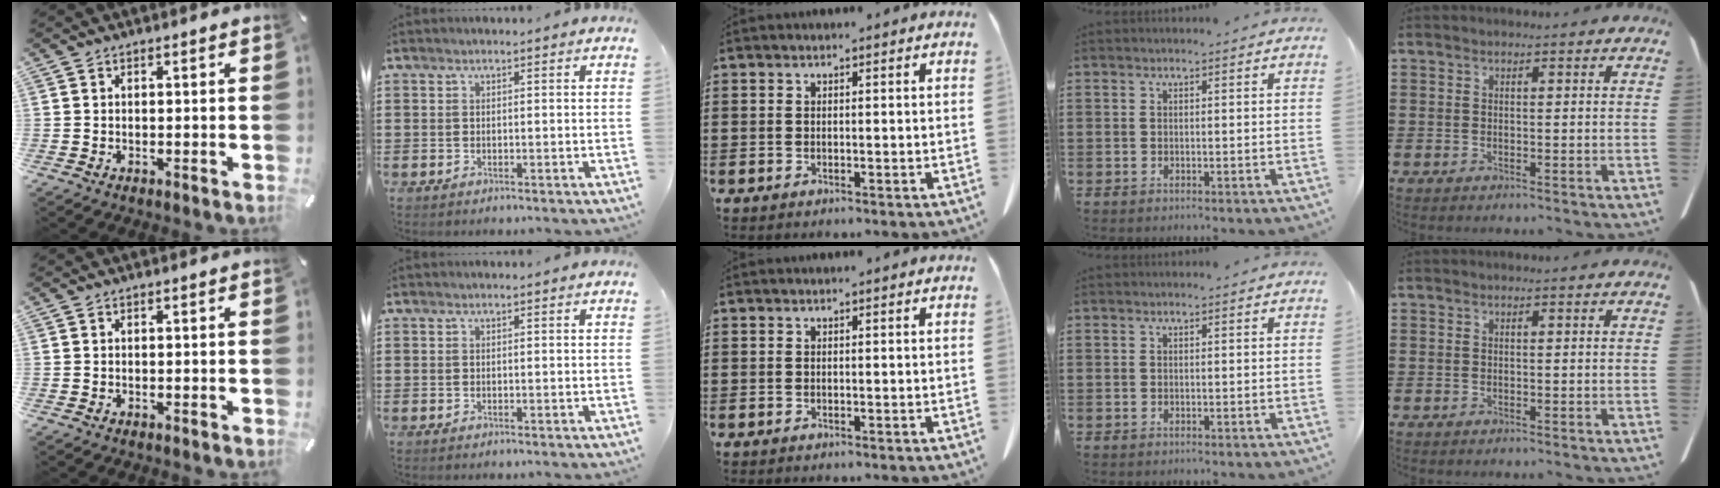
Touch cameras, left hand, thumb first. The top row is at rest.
{}